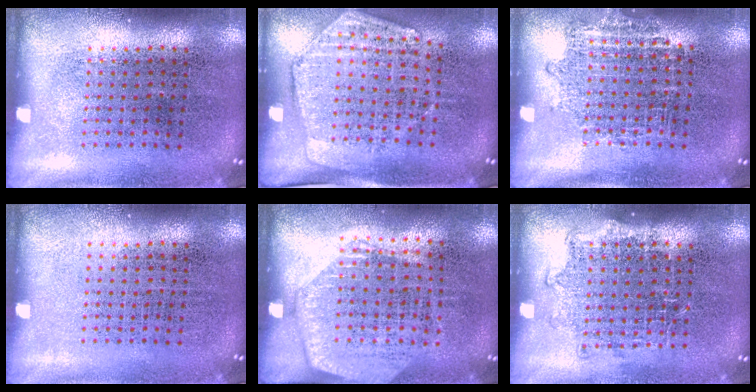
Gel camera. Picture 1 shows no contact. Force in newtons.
{"total": 1.9, "press": 1.6, "slide": 1.1}
{"total": 0.9, "press": 0.9, "slide": 0.2}
{"total": 0.0}
{"total": 1.4, "press": 1.3, "slide": 0.6}
{"total": 1.1, "press": 0.9, "slide": 0.5}